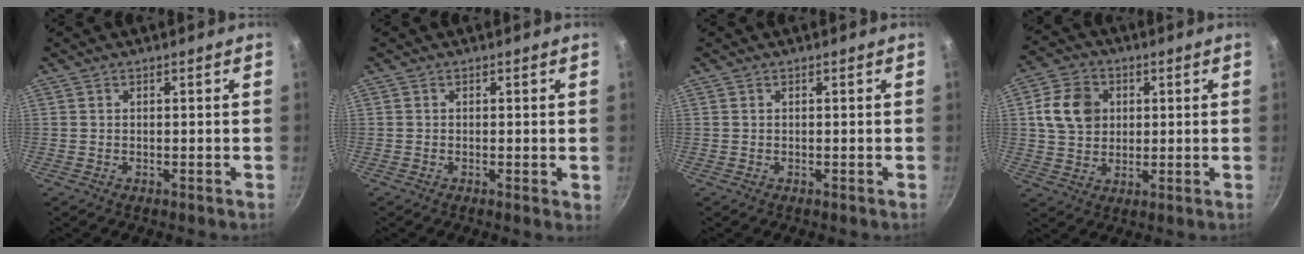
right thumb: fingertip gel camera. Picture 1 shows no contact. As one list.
[{"total": 1.0, "force": [-0.1, 0.3, 1.0], "torque": [-0.013, -0.004, -0.003]}, {"total": 0.0}, {"total": 9.8, "force": [2.2, 8.0, 5.3], "torque": [-0.073, 0.005, 0.032]}]